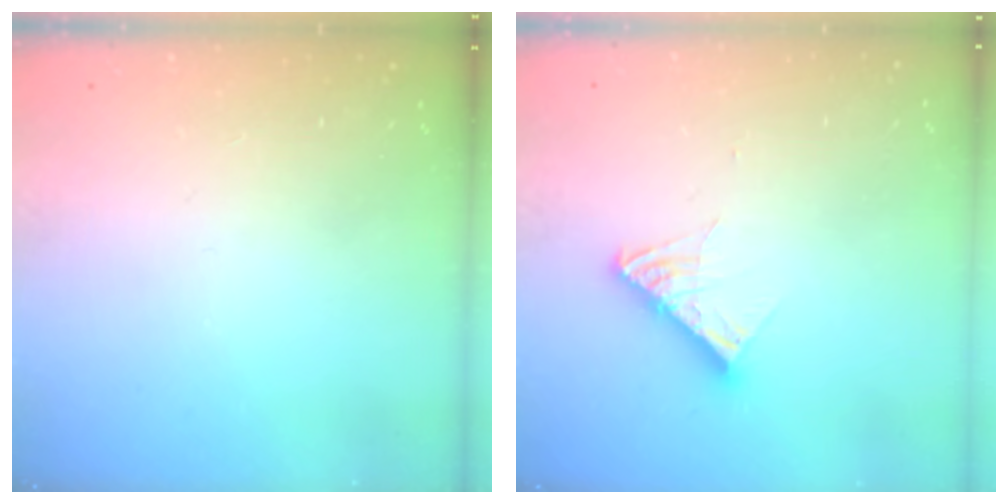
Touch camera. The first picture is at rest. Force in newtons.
{"total": 10.7, "press": 10.7, "slide": 0.9}